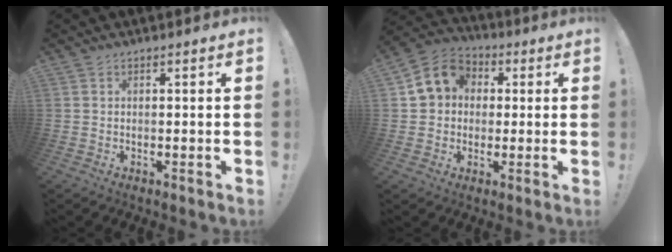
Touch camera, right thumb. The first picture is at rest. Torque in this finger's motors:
{"motor_torque": [-0.05, 0.91, 0.01, 0.12, 0.21]}